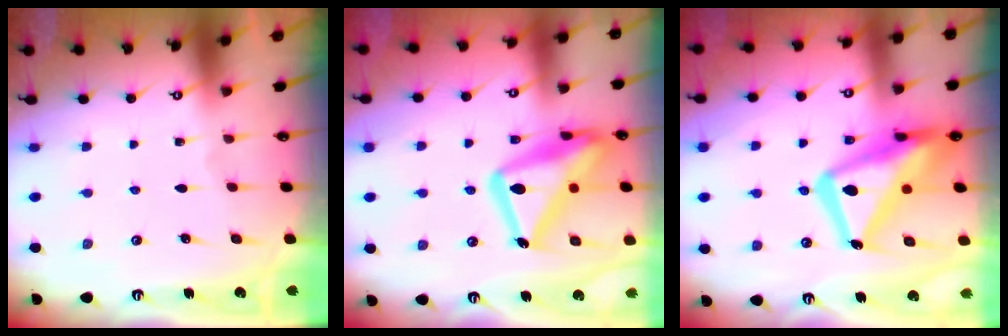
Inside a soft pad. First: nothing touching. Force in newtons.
{"total": 21.3, "press": 21.3, "slide": 1.7}
{"total": 20.3, "press": 20.2, "slide": 1.8}